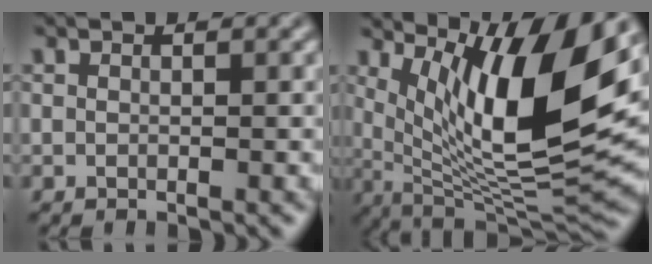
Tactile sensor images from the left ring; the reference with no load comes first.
{"total": 12.2, "force": [4.6, 3.4, 10.8], "torque": [-0.169, -0.011, 0.091]}